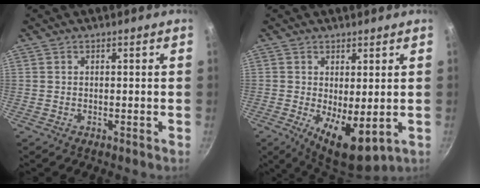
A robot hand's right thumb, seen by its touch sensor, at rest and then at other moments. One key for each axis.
{"total": 8.8, "fx": -0.8, "fy": 3.7, "fz": 8.0, "tx": -0.110, "ty": -0.015, "tz": -0.001}